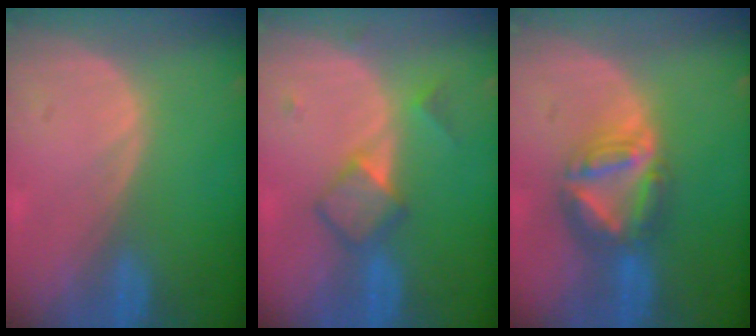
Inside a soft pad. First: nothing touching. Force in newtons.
{"total": 4.9, "press": 4.7, "slide": 1.3}
{"total": 7.9, "press": 6.7, "slide": 4.2}